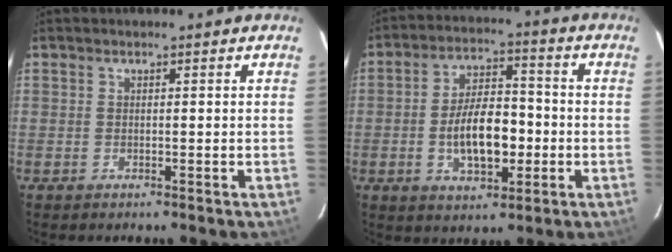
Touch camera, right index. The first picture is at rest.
{"total": 11.0, "force": [-2.4, 5.3, 9.3], "torque": [-0.176, 0.010, -0.032]}